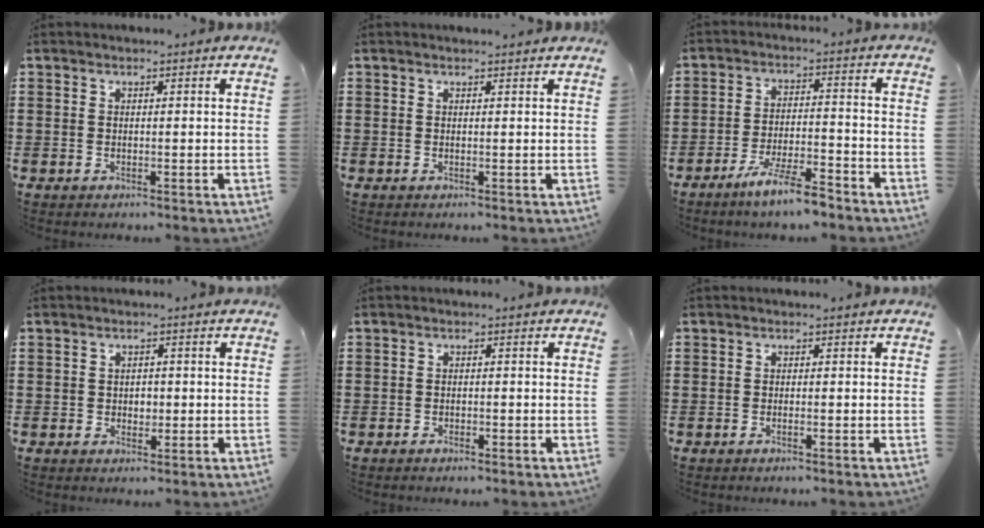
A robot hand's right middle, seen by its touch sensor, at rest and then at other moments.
{"total": 0.6, "force": [0.6, 0.0, 0.1], "torque": [-0.002, -0.003, 0.011]}
{"total": 6.8, "force": [-5.7, 0.4, 3.8], "torque": [-0.079, -0.004, -0.107]}
{"total": 1.5, "force": [0.0, 1.2, 0.9], "torque": [-0.010, 0.004, -0.004]}
{"total": 0.9, "force": [-0.8, 0.3, 0.3], "torque": [-0.008, -0.002, -0.016]}
{"total": 0.6, "force": [-0.3, 0.0, 0.5], "torque": [-0.010, -0.003, -0.006]}